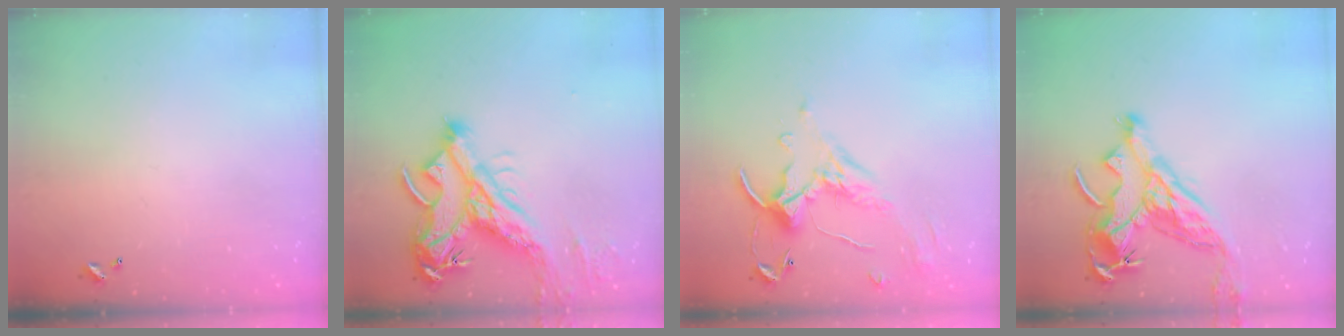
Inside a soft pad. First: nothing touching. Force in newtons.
{"total": 16.1, "press": 15.9, "slide": 2.7}
{"total": 1.7, "press": 1.3, "slide": 1.1}
{"total": 12.4, "press": 12.3, "slide": 1.9}